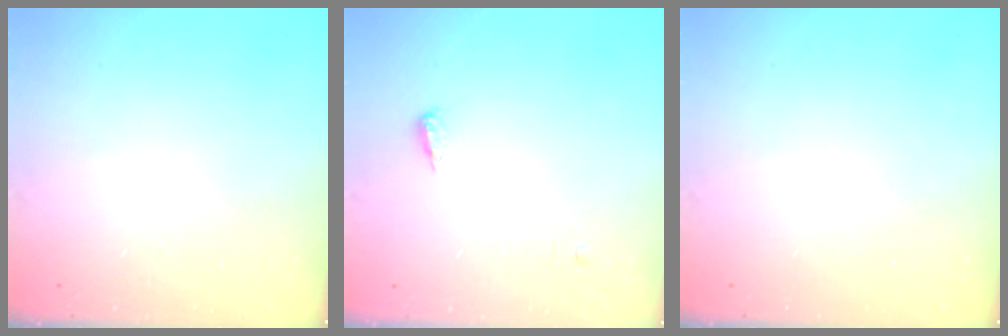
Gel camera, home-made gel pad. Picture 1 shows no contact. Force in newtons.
{"total": 4.9, "press": 4.8, "slide": 1.0}
{"total": 0.0}